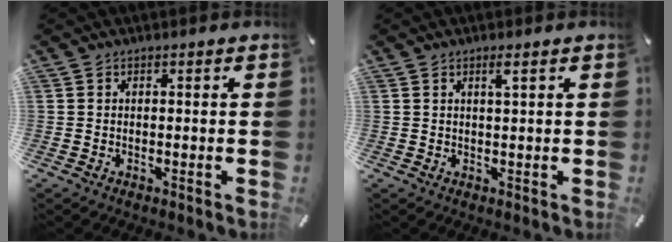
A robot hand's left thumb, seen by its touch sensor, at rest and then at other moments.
{"total": 1.7, "force": [0.9, 0.0, 1.5], "torque": [-0.031, -0.002, 0.015]}